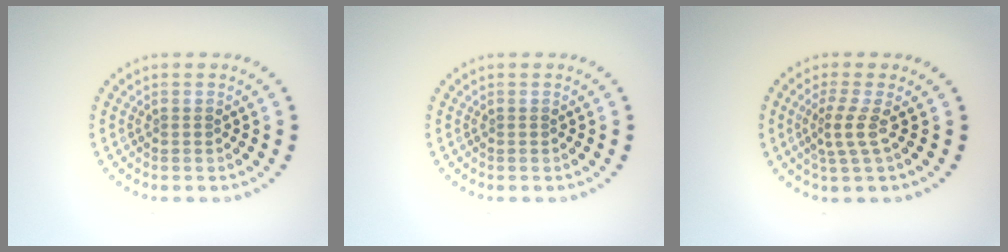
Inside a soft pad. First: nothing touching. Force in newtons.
{"total": 0.0}
{"total": 2.2, "press": 1.5, "slide": 1.7}